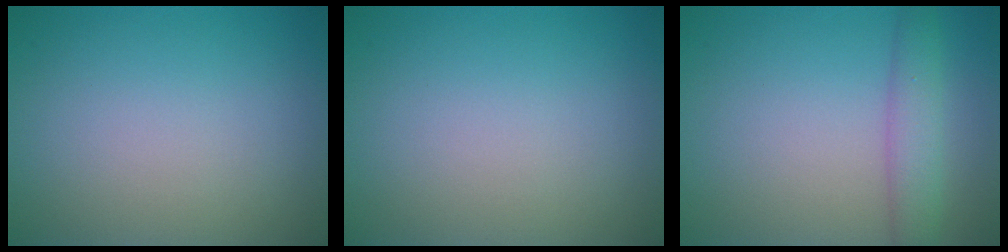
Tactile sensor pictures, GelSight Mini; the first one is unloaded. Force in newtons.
{"total": 0.0}
{"total": 3.0, "press": 3.0, "slide": 0.1}